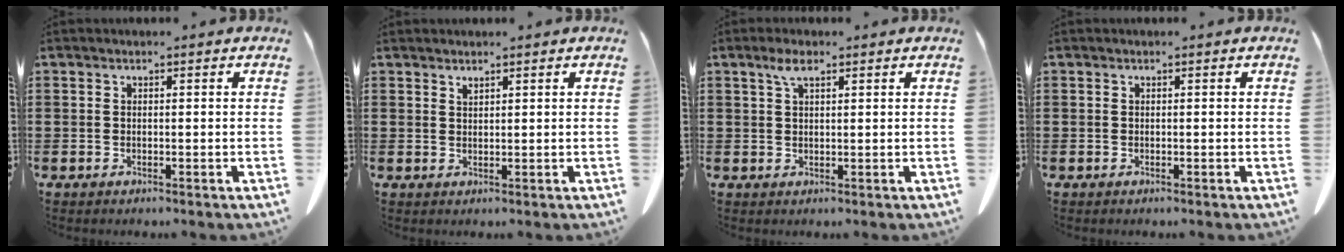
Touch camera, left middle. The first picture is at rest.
{"total": 1.0, "force": [1.0, 0.1, 0.4], "torque": [-0.009, -0.002, 0.018]}
{"total": 2.8, "force": [1.5, 0.9, 2.2], "torque": [-0.048, 0.005, 0.026]}
{"total": 0.0}